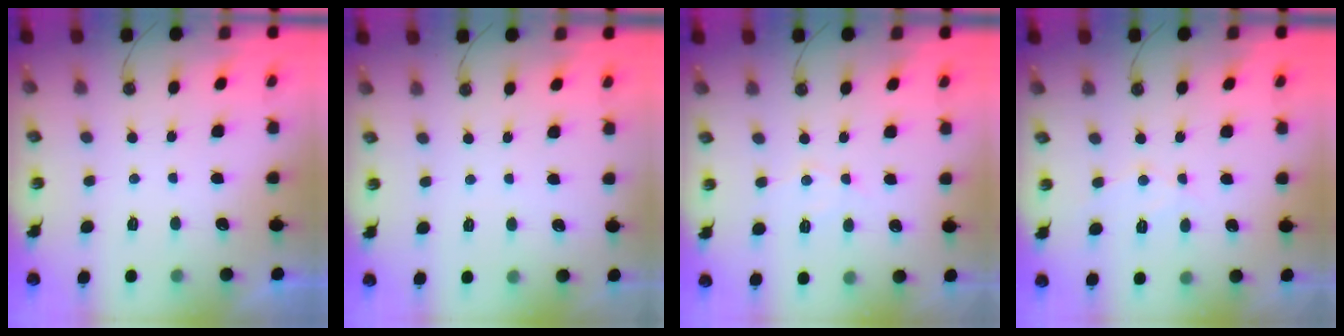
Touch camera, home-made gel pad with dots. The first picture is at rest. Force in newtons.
{"total": 2.5, "press": 2.5, "slide": 0.3}
{"total": 6.1, "press": 6.1, "slide": 0.4}
{"total": 7.0, "press": 7.0, "slide": 0.4}